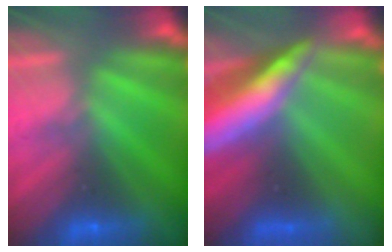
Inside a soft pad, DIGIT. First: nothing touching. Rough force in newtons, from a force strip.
{"total": 7.6}